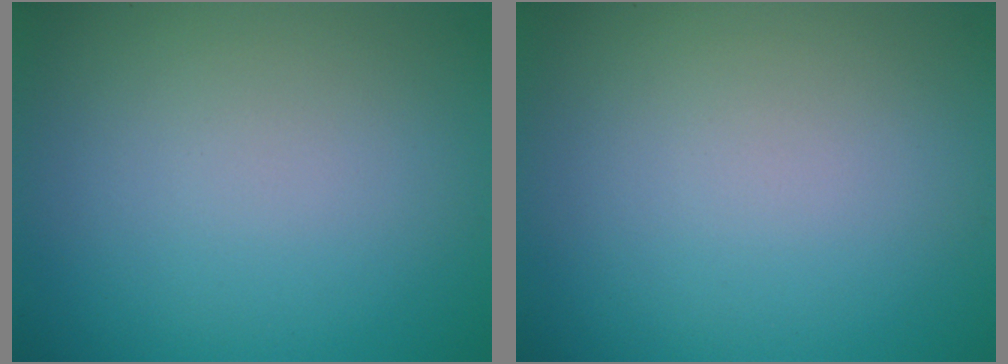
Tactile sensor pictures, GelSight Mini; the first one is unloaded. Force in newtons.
{"total": 0.0}